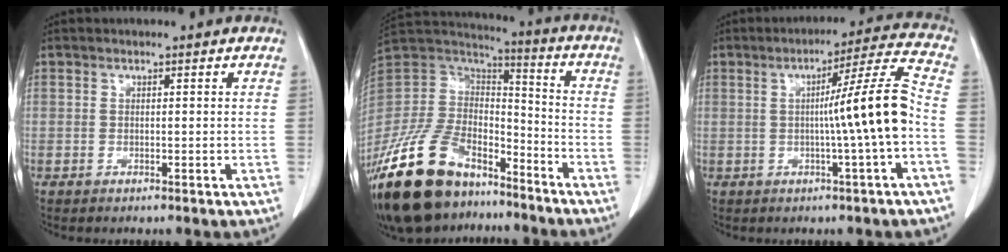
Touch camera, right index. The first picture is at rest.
{"total": 21.6, "force": [-15.7, 10.0, 11.0], "torque": [-0.249, 0.015, -0.287]}
{"total": 10.6, "force": [-1.4, -1.7, 10.3], "torque": [-0.155, 0.012, -0.021]}